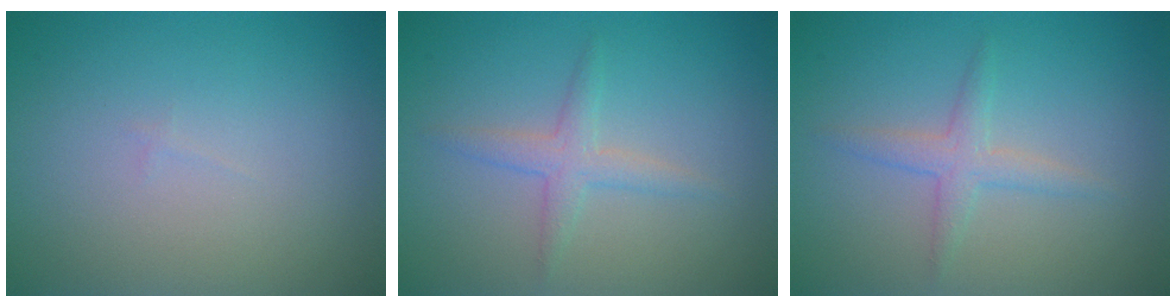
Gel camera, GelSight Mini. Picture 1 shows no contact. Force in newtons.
{"total": 2.0, "press": 2.0, "slide": 0.1}
{"total": 2.0, "press": 2.0, "slide": 0.1}